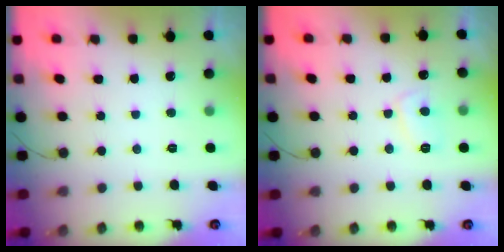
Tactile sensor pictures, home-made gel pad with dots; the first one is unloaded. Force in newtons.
{"total": 5.9, "press": 5.9, "slide": 0.4}